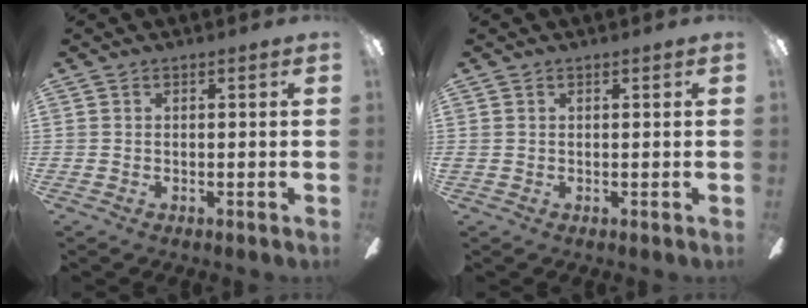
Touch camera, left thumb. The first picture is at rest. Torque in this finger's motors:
{"motor_torque": [-0.57, 0.07, 0.38, -0.28, 0.09]}